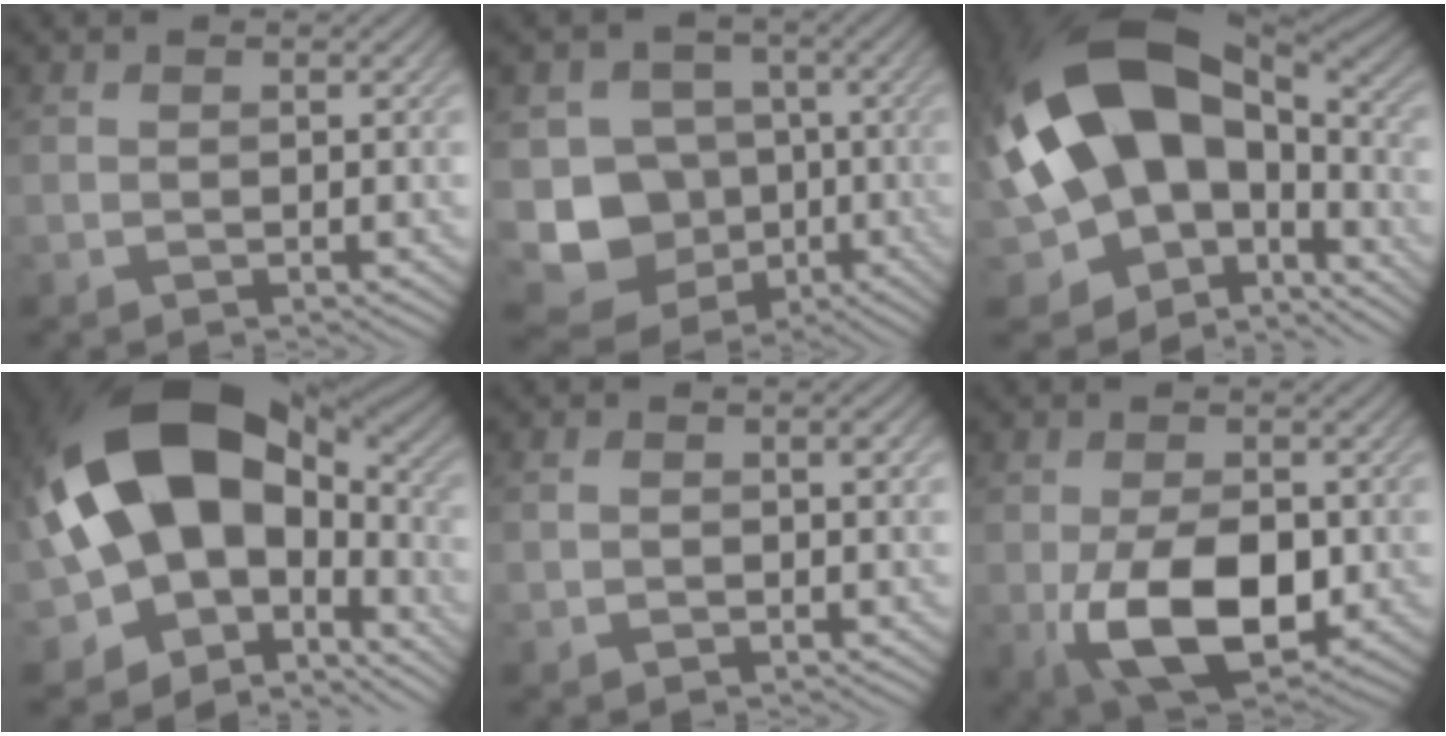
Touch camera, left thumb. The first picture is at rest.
{"total": 10.5, "force": [-3.0, 9.2, 4.0], "torque": [-0.098, -0.022, -0.075]}
{"total": 19.3, "force": [-0.2, 12.5, 14.7], "torque": [-0.287, -0.006, 0.010]}
{"total": 17.6, "force": [-0.7, 11.7, 13.1], "torque": [-0.231, 0.000, -0.008]}
{"total": 1.7, "force": [0.0, 1.0, 1.4], "torque": [-0.022, 0.001, -0.002]}
{"total": 10.2, "force": [-2.5, 5.6, 8.2], "torque": [-0.165, -0.023, -0.036]}